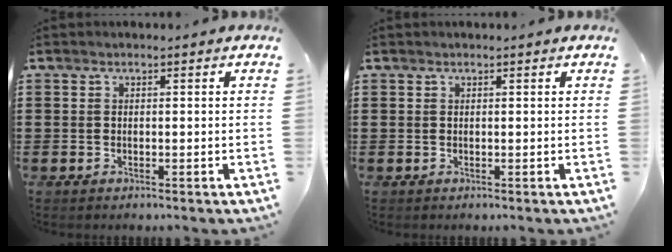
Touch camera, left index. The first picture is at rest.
{"total": 0.0}